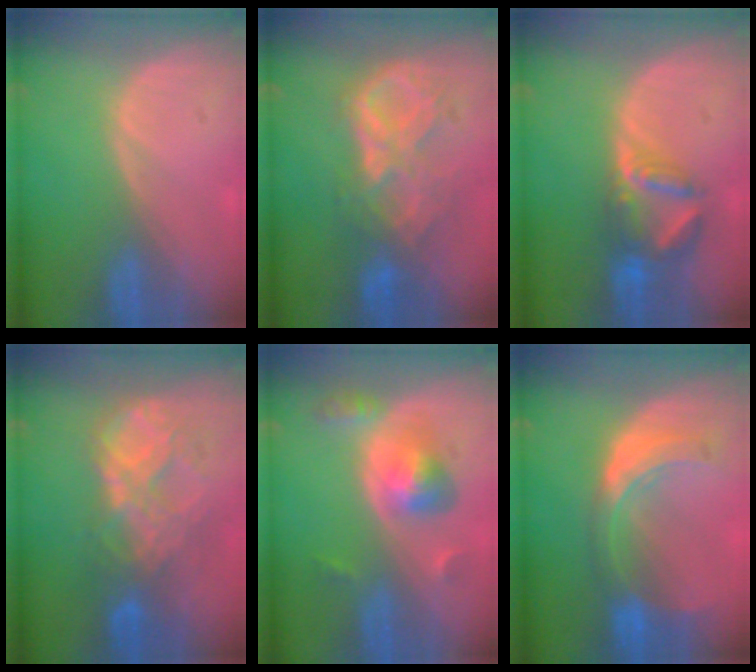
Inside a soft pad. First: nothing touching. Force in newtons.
{"total": 9.1, "press": 7.9, "slide": 4.5}
{"total": 6.9, "press": 6.3, "slide": 2.9}
{"total": 9.0, "press": 7.7, "slide": 4.6}
{"total": 5.9, "press": 5.5, "slide": 1.9}
{"total": 8.2, "press": 7.3, "slide": 3.8}